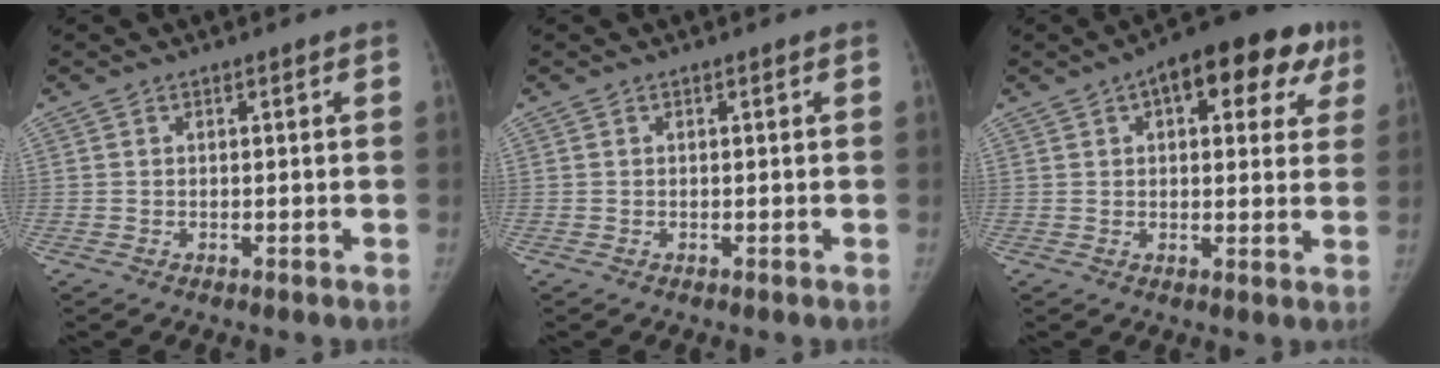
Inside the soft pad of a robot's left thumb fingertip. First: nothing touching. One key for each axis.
{"total": 0.0}
{"total": 15.8, "fx": 7.3, "fy": 8.0, "fz": 11.5, "tx": -0.100, "ty": 0.011, "tz": 0.087}